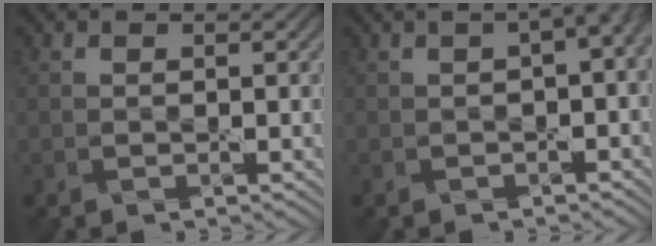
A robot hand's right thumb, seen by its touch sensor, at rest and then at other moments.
{"total": 4.4, "force": [0.9, 1.4, 4.1], "torque": [-0.052, 0.008, 0.014]}